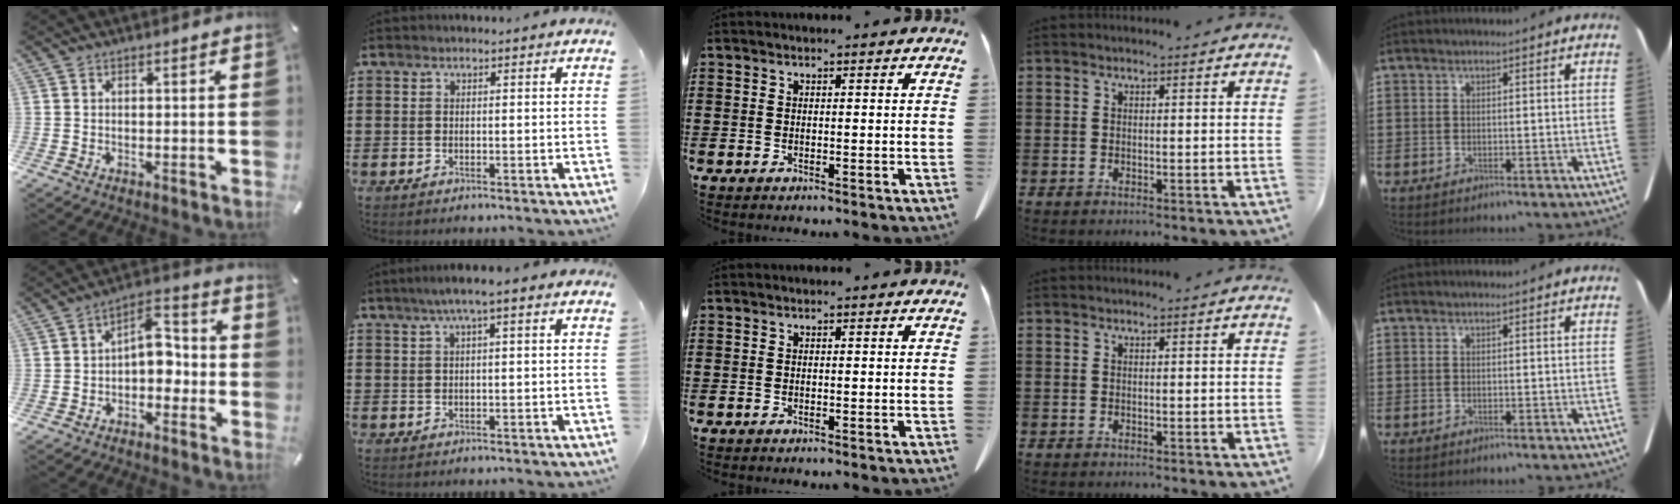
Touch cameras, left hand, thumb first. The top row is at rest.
{"thumb": {"total": 7.6, "force": [-1.5, 5.1, 5.4], "torque": [-0.072, 0.010, -0.031]}, "index": {"total": 2.9, "force": [0.7, 0.1, 2.8], "torque": [-0.052, 0.001, 0.010]}}